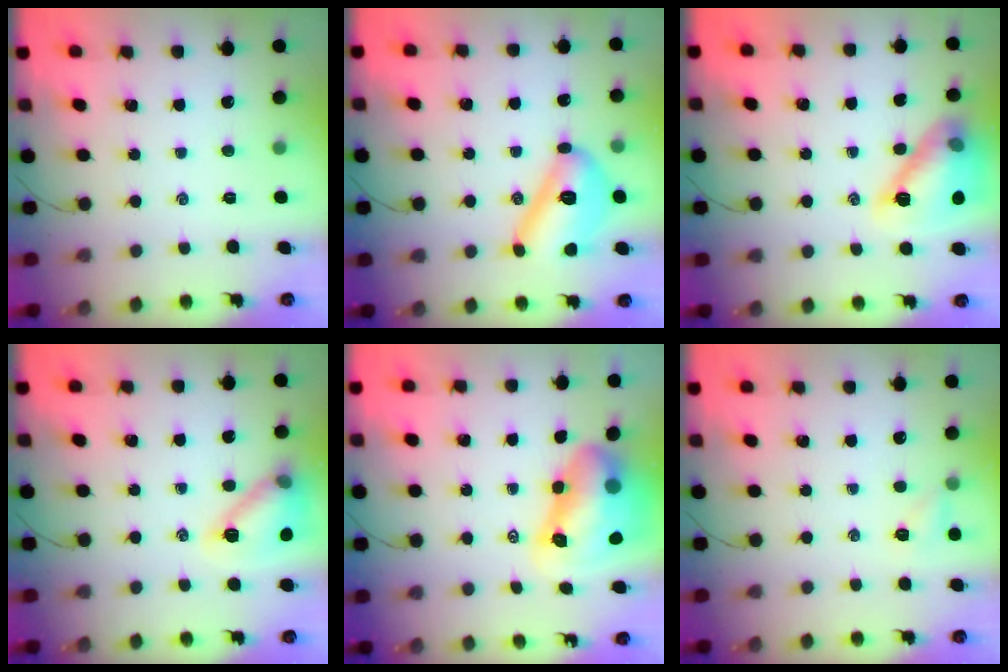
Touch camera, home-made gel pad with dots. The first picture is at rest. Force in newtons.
{"total": 14.1, "press": 14.1, "slide": 1.0}
{"total": 14.2, "press": 14.2, "slide": 0.7}
{"total": 14.2, "press": 14.2, "slide": 0.9}
{"total": 13.0, "press": 12.5, "slide": 3.6}
{"total": 4.5, "press": 4.4, "slide": 1.2}